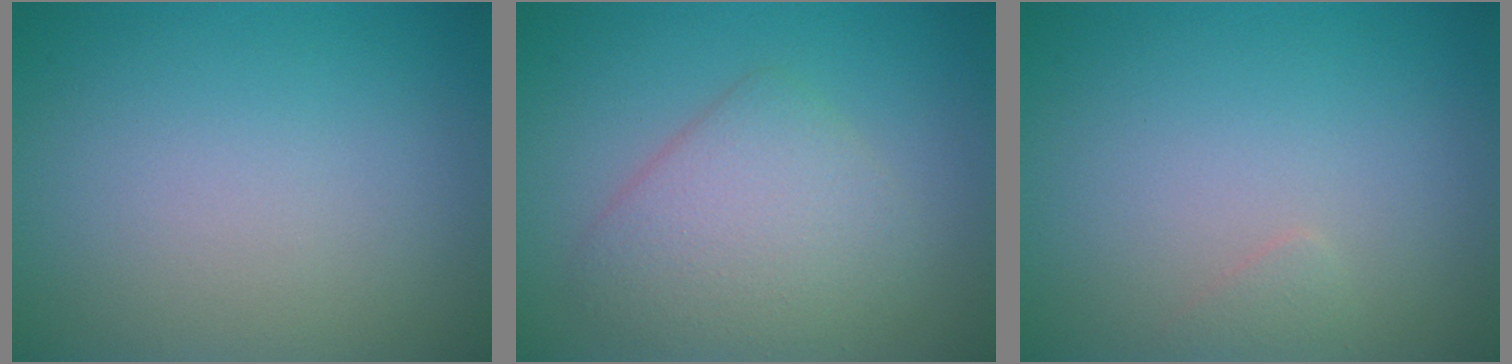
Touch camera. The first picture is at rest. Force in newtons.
{"total": 4.1, "press": 4.1, "slide": 0.1}
{"total": 0.6, "press": 0.6, "slide": 0.0}